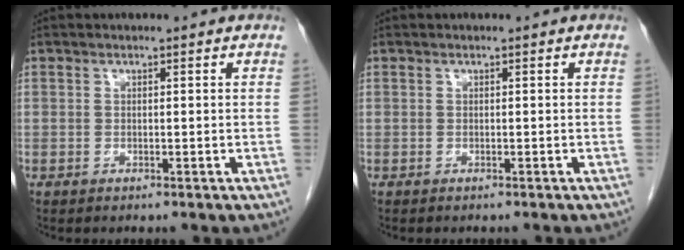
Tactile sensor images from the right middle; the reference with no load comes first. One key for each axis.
{"total": 1.8, "fx": -1.6, "fy": 0.5, "fz": 0.7, "tx": -0.016, "ty": -0.004, "tz": -0.017}